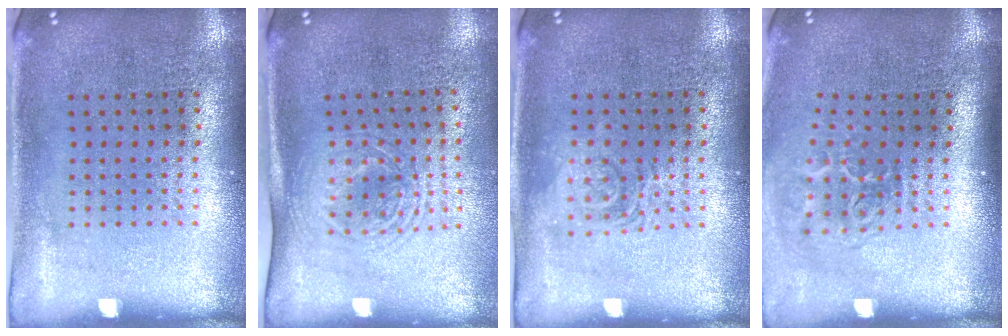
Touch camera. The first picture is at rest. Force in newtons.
{"total": 1.7, "press": 1.4, "slide": 1.0}
{"total": 1.2, "press": 1.2, "slide": 0.2}
{"total": 1.9, "press": 1.2, "slide": 1.5}